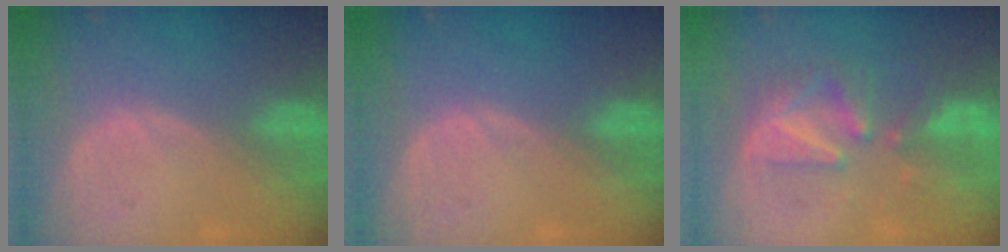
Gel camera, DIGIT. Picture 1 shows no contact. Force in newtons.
{"total": 0.0}
{"total": 8.4, "press": 8.0, "slide": 2.4}